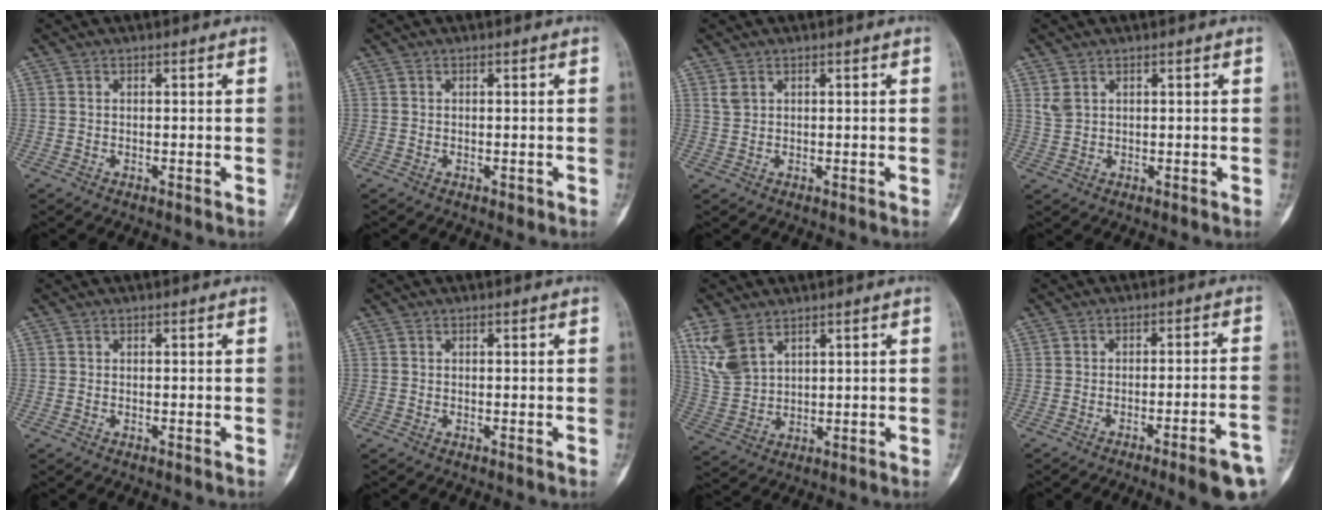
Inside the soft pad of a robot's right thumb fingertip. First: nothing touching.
{"total": 0.6, "force": [-0.3, 0.4, 0.3], "torque": [0.006, 0.002, -0.004]}
{"total": 1.1, "force": [0.5, 0.7, 0.7], "torque": [-0.011, 0.006, 0.015]}
{"total": 1.9, "force": [0.9, 1.2, 1.2], "torque": [-0.025, 0.005, 0.027]}
{"total": 0.0}
{"total": 0.0}
{"total": 7.5, "force": [4.4, 4.3, 4.3], "torque": [-0.087, -0.009, 0.105]}
{"total": 9.8, "force": [-5.8, 0.6, 7.8], "torque": [-0.098, 0.027, -0.075]}